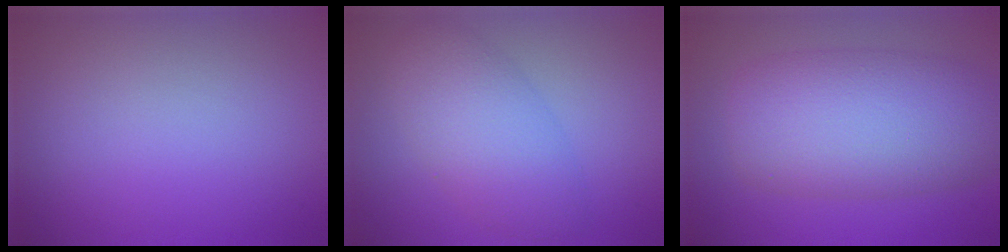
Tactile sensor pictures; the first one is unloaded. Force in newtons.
{"total": 5.1, "press": 5.1, "slide": 0.2}
{"total": 9.3, "press": 9.3, "slide": 0.2}